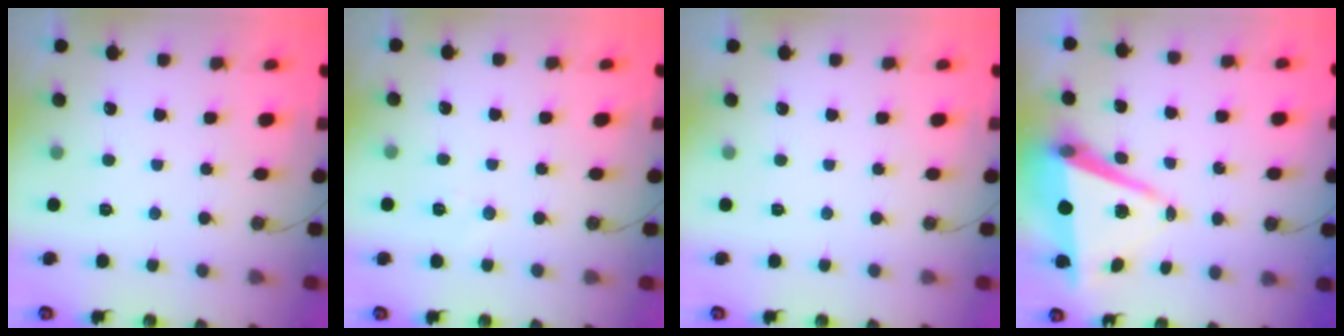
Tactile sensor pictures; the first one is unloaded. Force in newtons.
{"total": 4.5, "press": 4.3, "slide": 1.5}
{"total": 0.0}
{"total": 10.4, "press": 9.9, "slide": 3.4}